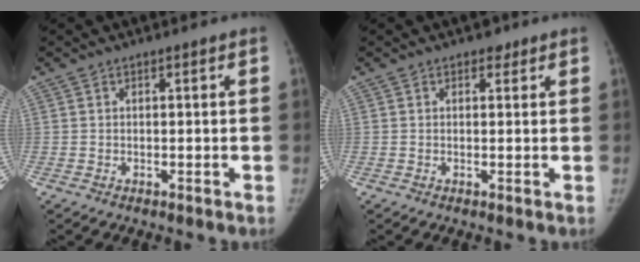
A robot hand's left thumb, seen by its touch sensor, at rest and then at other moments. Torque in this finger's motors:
{"motor_torque": [-0.02, 0.01, 0.35, -0.21, 0.03]}